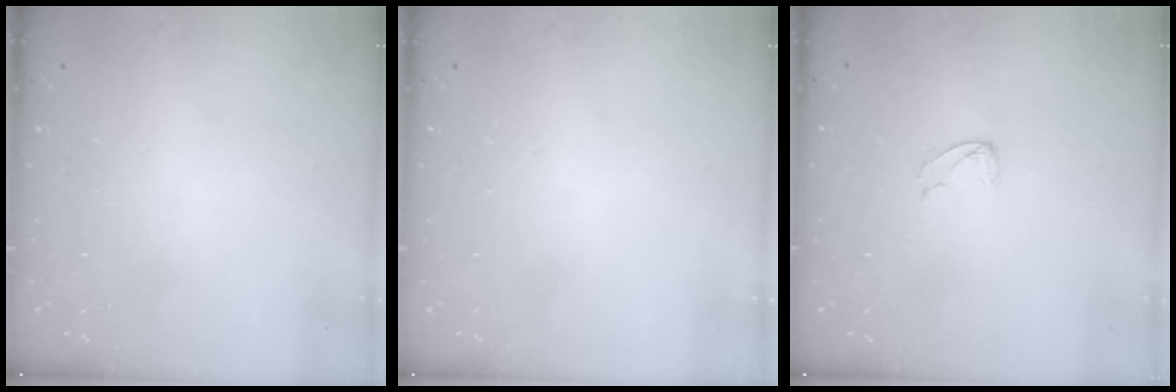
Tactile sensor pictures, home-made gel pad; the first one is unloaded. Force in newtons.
{"total": 0.0}
{"total": 2.5, "press": 2.5, "slide": 0.2}